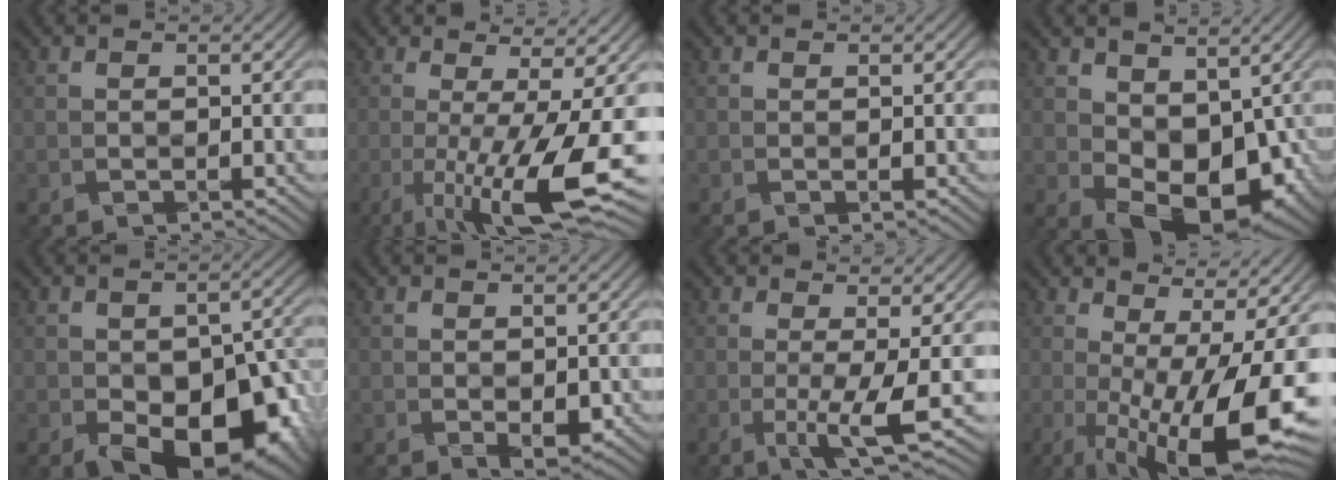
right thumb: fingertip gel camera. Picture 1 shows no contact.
{"total": 11.9, "force": [-2.4, 2.1, 11.5], "torque": [-0.177, 0.003, -0.035]}
{"total": 0.0}
{"total": 9.1, "force": [0.3, 5.9, 6.8], "torque": [-0.124, -0.016, 0.008]}
{"total": 13.2, "force": [-5.6, 7.4, 9.4], "torque": [-0.118, -0.033, -0.080]}
{"total": 2.1, "force": [-0.5, 1.0, 1.8], "torque": [-0.034, -0.008, -0.006]}
{"total": 4.8, "force": [-1.0, 0.1, 4.7], "torque": [-0.086, -0.001, -0.023]}
{"total": 16.4, "force": [-2.2, 4.8, 15.6], "torque": [-0.214, -0.007, -0.032]}